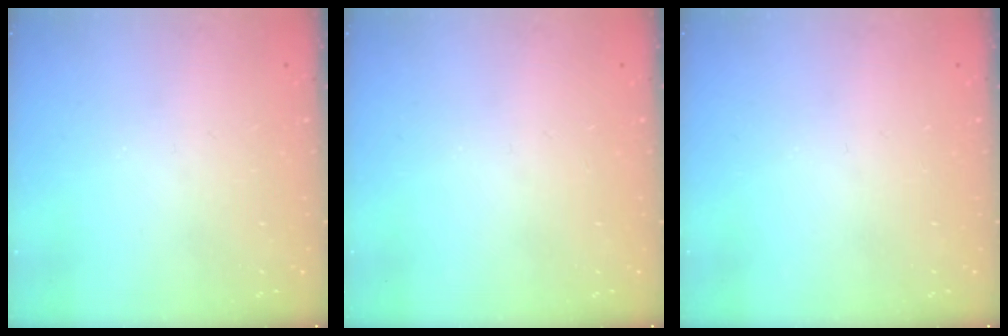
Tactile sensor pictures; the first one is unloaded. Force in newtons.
{"total": 0.0}
{"total": 0.0}